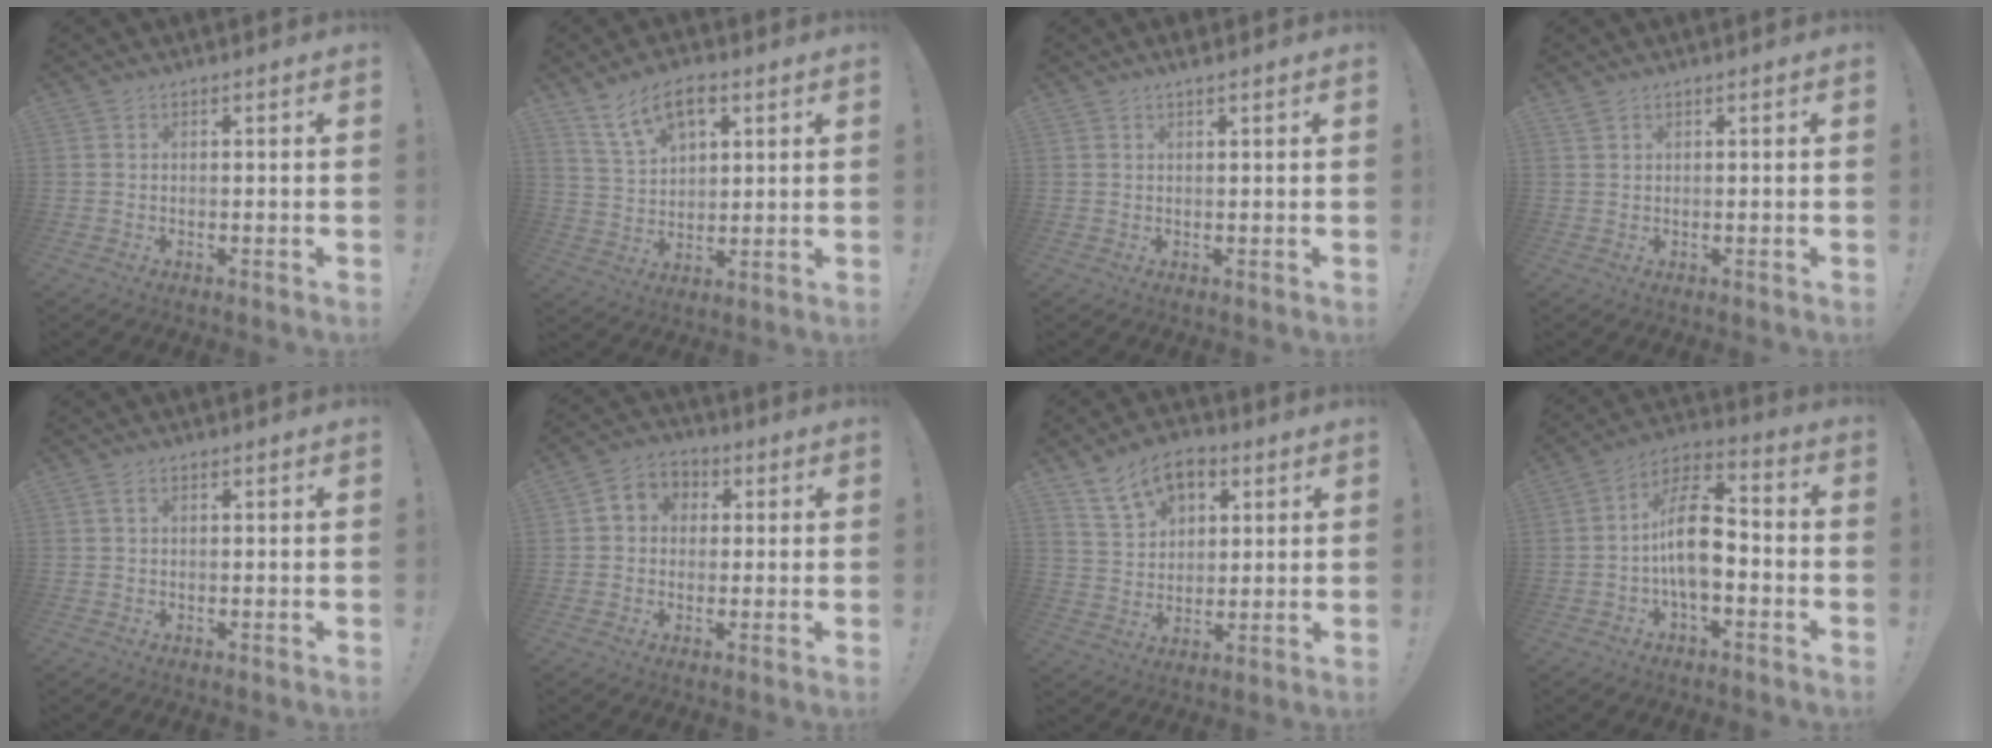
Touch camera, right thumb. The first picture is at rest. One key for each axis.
{"total": 11.3, "fx": 6.2, "fy": 6.5, "fz": 6.9, "tx": -0.120, "ty": -0.014, "tz": 0.119}
{"total": 1.0, "fx": 0.7, "fy": -0.2, "fz": 0.7, "tx": -0.020, "ty": 0.003, "tz": 0.013}
{"total": 1.0, "fx": 0.7, "fy": 0.3, "fz": 0.6, "tx": -0.017, "ty": 0.002, "tz": 0.015}
{"total": 1.3, "fx": 0.4, "fy": 0.7, "fz": 1.0, "tx": -0.020, "ty": 0.002, "tz": 0.006}
{"total": 5.8, "fx": 0.0, "fy": 5.4, "fz": 2.1, "tx": -0.027, "ty": 0.012, "tz": 0.003}
{"total": 12.6, "fx": 6.8, "fy": 8.5, "fz": 6.3, "tx": -0.101, "ty": -0.028, "tz": 0.134}
{"total": 14.6, "fx": -2.2, "fy": 8.1, "fz": 12.0, "tx": -0.206, "ty": 0.025, "tz": -0.038}